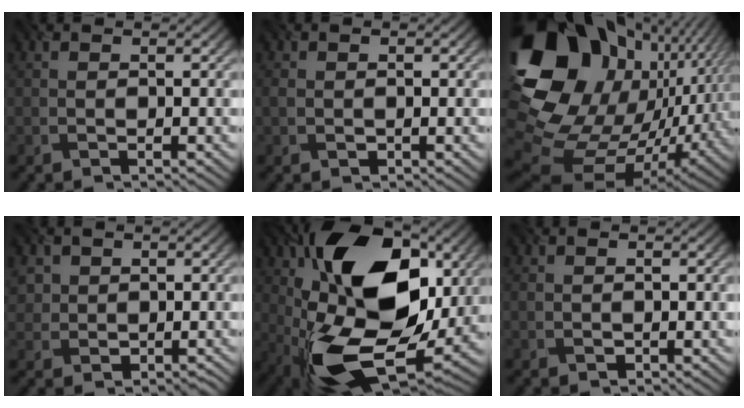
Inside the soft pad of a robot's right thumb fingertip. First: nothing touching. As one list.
[{"total": 1.8, "force": [-0.2, 1.5, 1.0], "torque": [-0.023, -0.004, -0.001]}, {"total": 20.8, "force": [4.3, 15.4, 13.3], "torque": [-0.304, -0.031, 0.117]}, {"total": 3.2, "force": [0.7, 3.1, 0.7], "torque": [-0.022, -0.001, 0.014]}, {"total": 19.5, "force": [1.8, 11.6, 15.5], "torque": [-0.280, -0.013, 0.014]}, {"total": 1.3, "force": [-0.2, 1.1, 0.8], "torque": [-0.014, -0.003, 0.002]}]